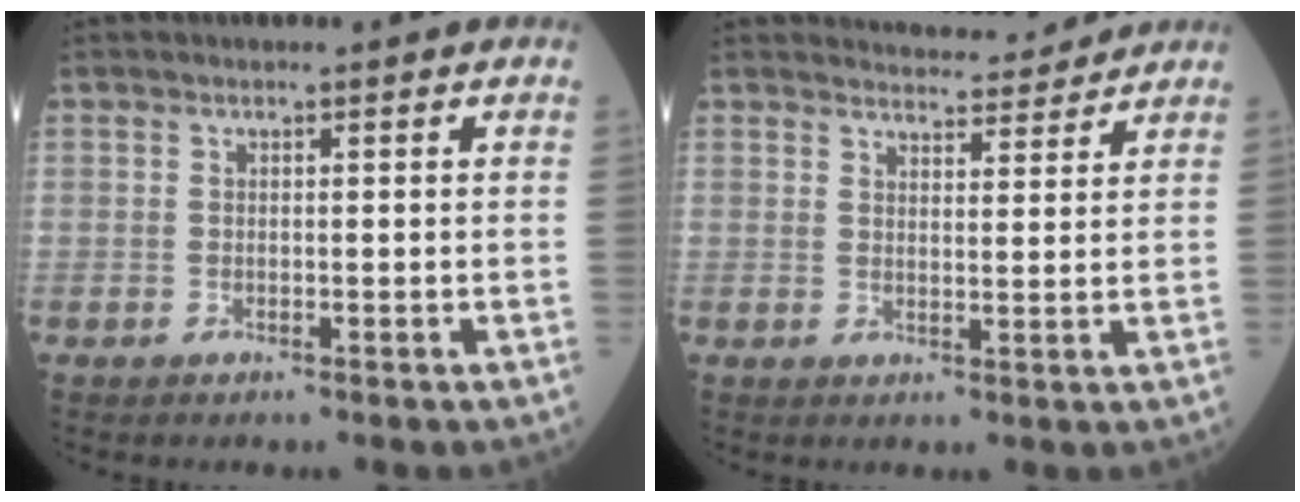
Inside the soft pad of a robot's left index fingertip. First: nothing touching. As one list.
[{"total": 6.4, "force": [6.3, 0.9, 0.5], "torque": [-0.009, 0.002, 0.077]}]